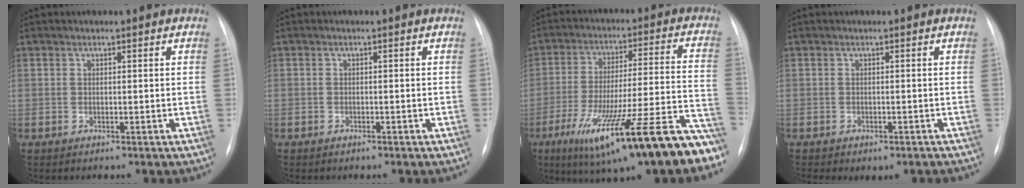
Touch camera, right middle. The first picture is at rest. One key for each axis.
{"total": 0.7, "fx": -0.5, "fy": 0.5, "fz": 0.1, "tx": -0.007, "ty": 0.003, "tz": -0.010}
{"total": 23.9, "fx": -15.0, "fy": 2.4, "fz": 18.4, "tx": -0.223, "ty": -0.012, "tz": -0.237}
{"total": 5.1, "fx": -3.9, "fy": 2.3, "fz": 2.3, "tx": -0.025, "ty": 0.009, "tz": -0.044}